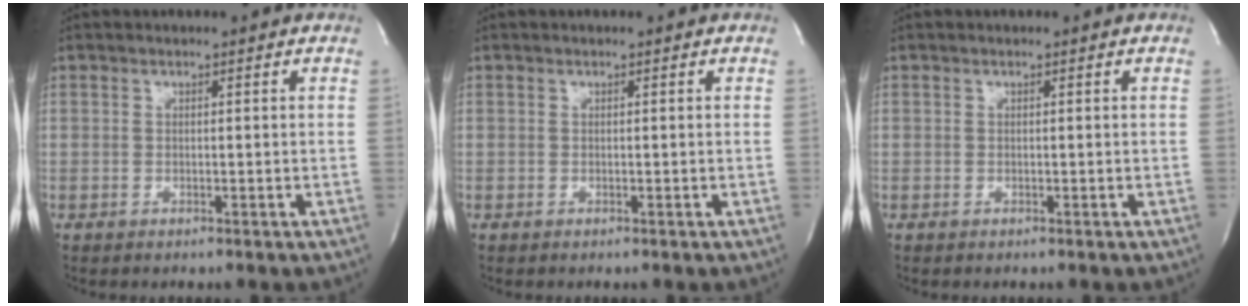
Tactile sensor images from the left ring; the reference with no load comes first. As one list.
[{"total": 0.0}, {"total": 0.0}]